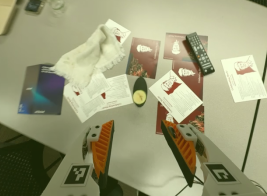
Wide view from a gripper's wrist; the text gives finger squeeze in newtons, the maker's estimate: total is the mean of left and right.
{"total": 0.7, "left": 1.2, "right": 0.1}